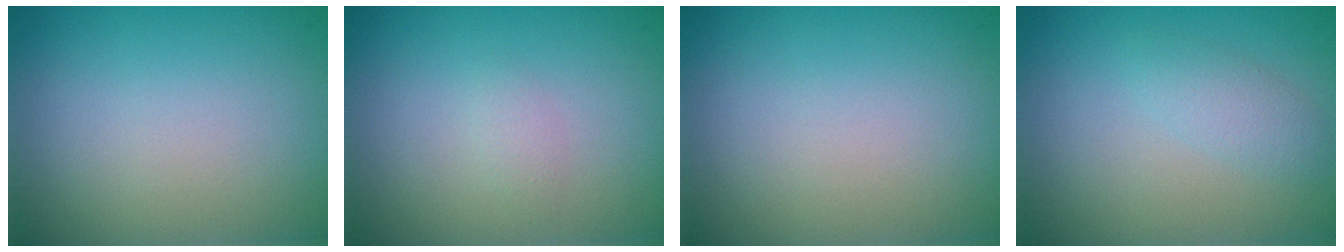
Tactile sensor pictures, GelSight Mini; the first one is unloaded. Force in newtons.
{"total": 0.8, "press": 0.8, "slide": 0.1}
{"total": 0.0}
{"total": 1.5, "press": 1.5, "slide": 0.0}